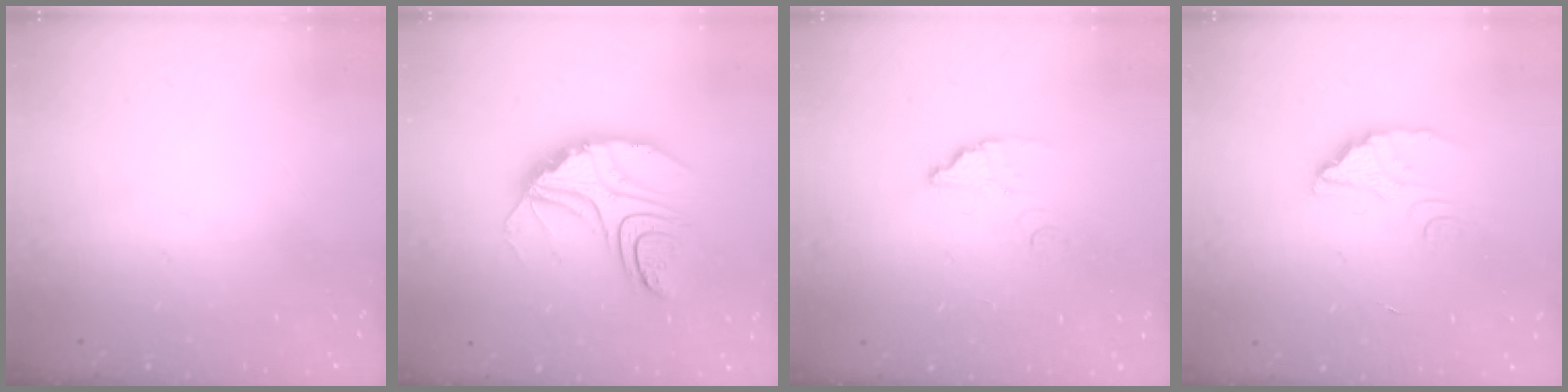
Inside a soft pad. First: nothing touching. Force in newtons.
{"total": 11.8, "press": 11.8, "slide": 0.8}
{"total": 3.8, "press": 3.8, "slide": 0.3}
{"total": 2.9, "press": 2.9, "slide": 0.1}